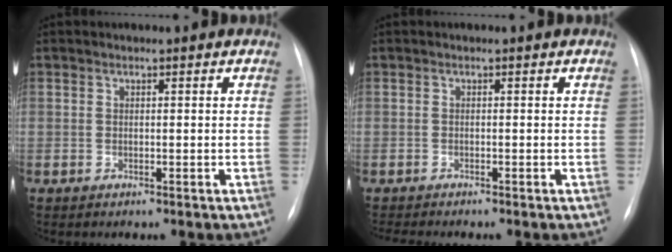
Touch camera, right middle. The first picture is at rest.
{"total": 2.6, "force": [-2.4, -0.4, 1.0], "torque": [-0.014, -0.008, -0.036]}